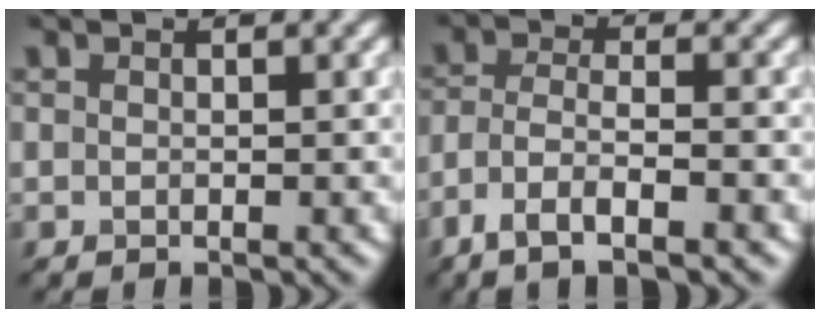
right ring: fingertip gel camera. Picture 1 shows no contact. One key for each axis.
{"total": 5.2, "fx": -3.3, "fy": 1.3, "fz": 3.8, "tx": -0.075, "ty": -0.001, "tz": -0.064}